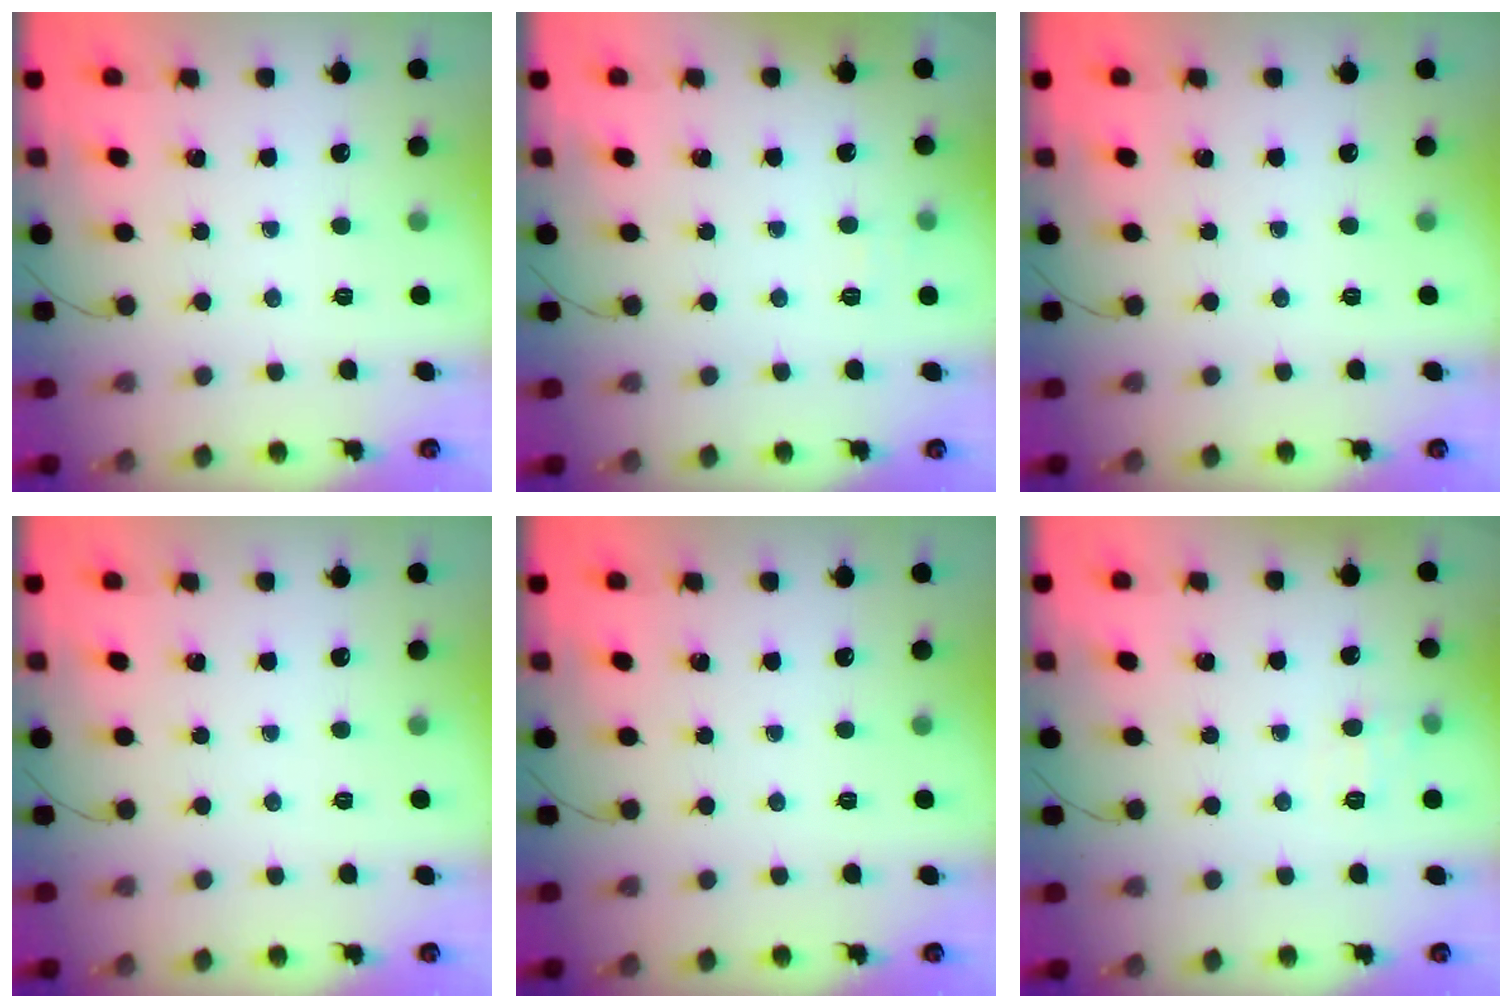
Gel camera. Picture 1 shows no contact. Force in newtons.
{"total": 4.9, "press": 4.7, "slide": 1.3}
{"total": 0.0}
{"total": 0.0}
{"total": 0.0}
{"total": 6.6, "press": 6.4, "slide": 1.6}